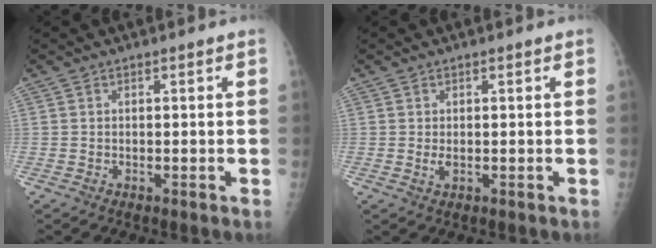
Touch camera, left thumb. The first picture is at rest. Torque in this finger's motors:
{"motor_torque": [-0.06, 0.03, -0.02, -0.10, -0.01]}